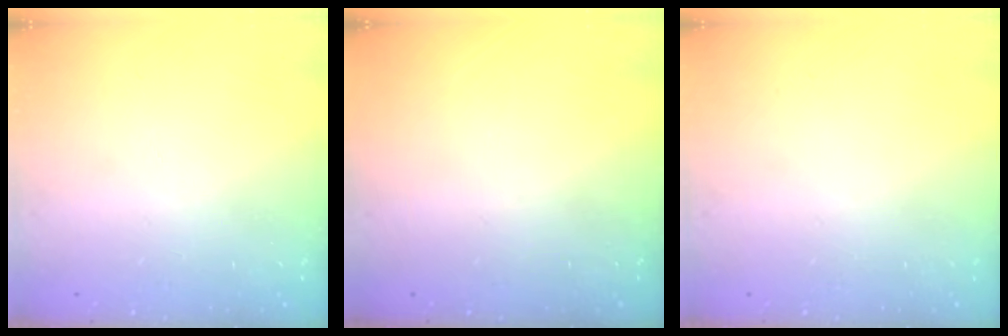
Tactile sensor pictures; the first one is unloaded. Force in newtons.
{"total": 0.0}
{"total": 0.0}